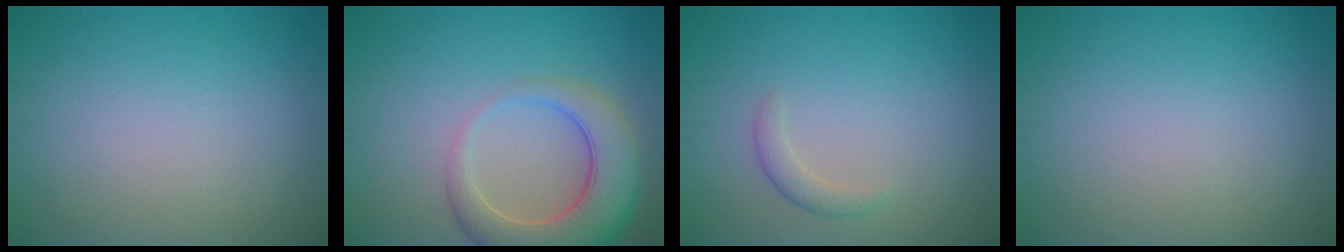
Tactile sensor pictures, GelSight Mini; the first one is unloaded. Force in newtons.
{"total": 7.4, "press": 7.3, "slide": 0.8}
{"total": 1.4, "press": 1.4, "slide": 0.1}
{"total": 0.0}